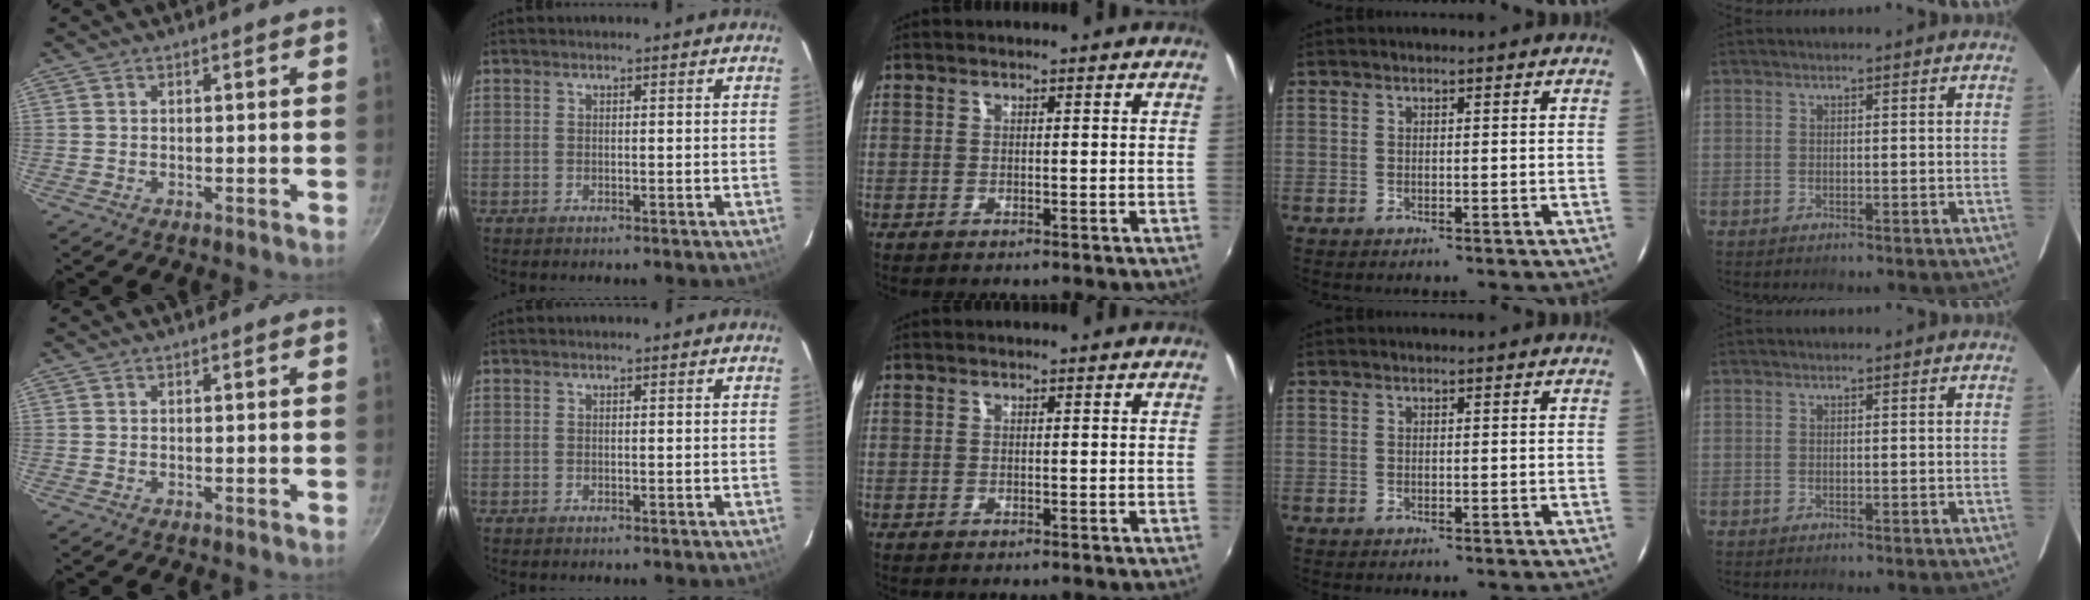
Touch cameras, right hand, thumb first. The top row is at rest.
{}